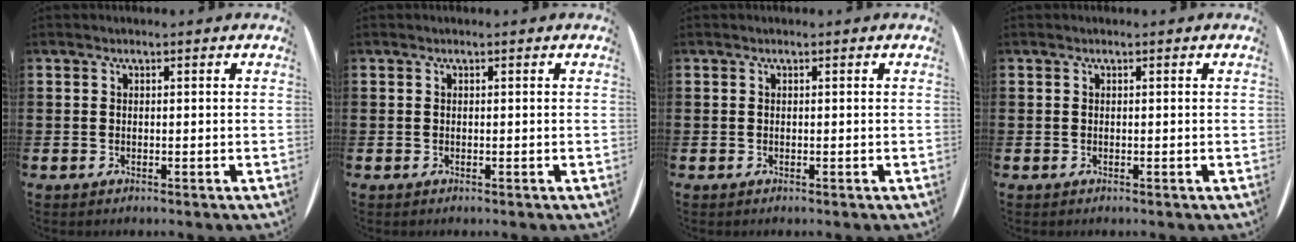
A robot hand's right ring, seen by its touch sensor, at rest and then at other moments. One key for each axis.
{"total": 0.0}
{"total": 0.0}
{"total": 0.0}